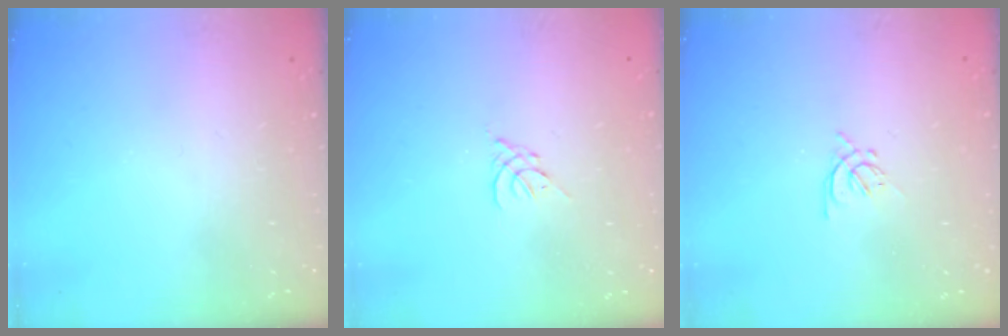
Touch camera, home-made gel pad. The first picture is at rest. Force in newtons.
{"total": 1.8, "press": 1.7, "slide": 0.5}
{"total": 2.0, "press": 1.9, "slide": 0.5}